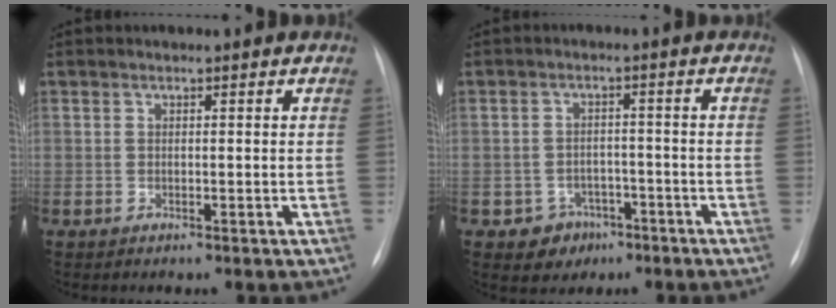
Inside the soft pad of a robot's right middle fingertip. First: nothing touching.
{"total": 4.6, "force": [-2.5, 3.8, 0.6], "torque": [-0.001, 0.017, -0.028]}